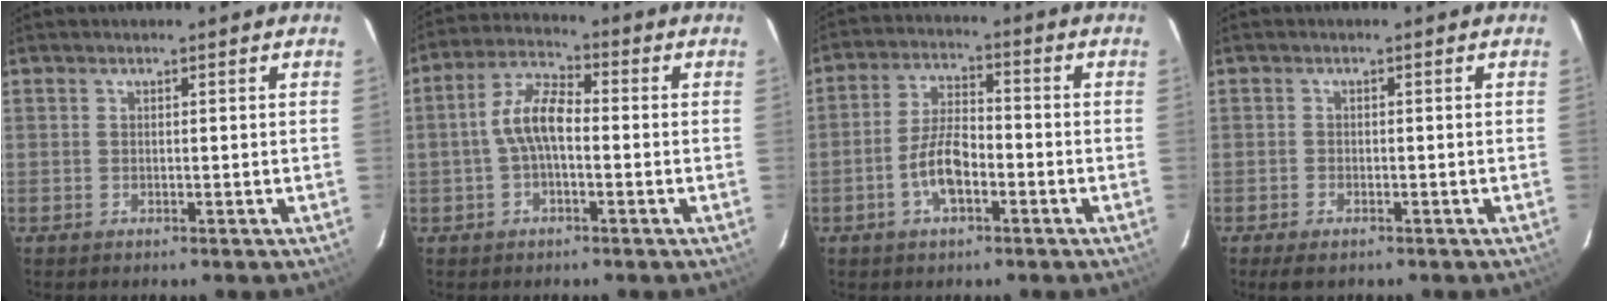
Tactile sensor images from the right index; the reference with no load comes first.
{"total": 7.4, "force": [-1.0, 3.2, 6.5], "torque": [-0.136, 0.020, -0.021]}
{"total": 7.6, "force": [-3.1, 3.2, 6.2], "torque": [-0.128, 0.009, -0.055]}
{"total": 2.9, "force": [-2.1, 1.3, 1.6], "torque": [-0.036, -0.008, -0.038]}